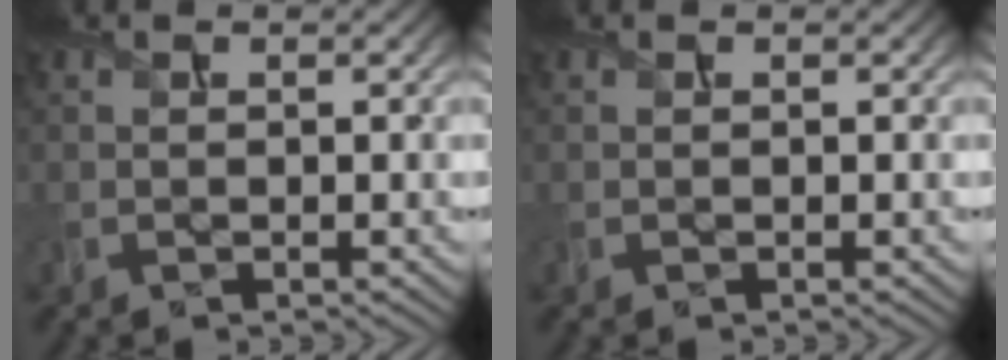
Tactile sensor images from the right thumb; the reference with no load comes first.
{"total": 0.0}